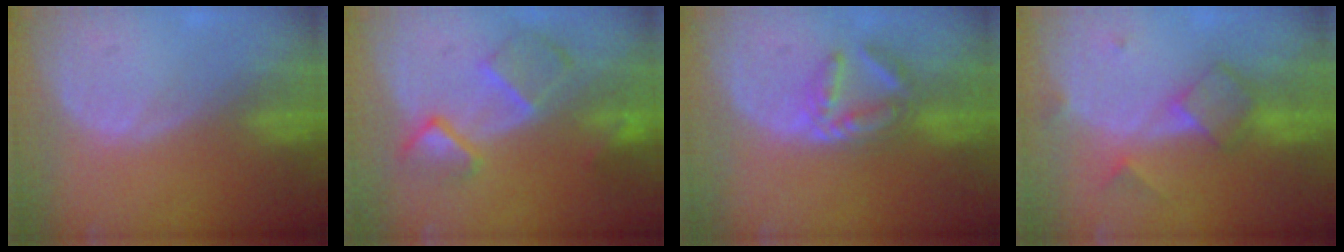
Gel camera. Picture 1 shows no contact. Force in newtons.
{"total": 7.6, "press": 6.7, "slide": 3.7}
{"total": 5.9, "press": 5.2, "slide": 2.8}
{"total": 5.1, "press": 5.1, "slide": 0.6}